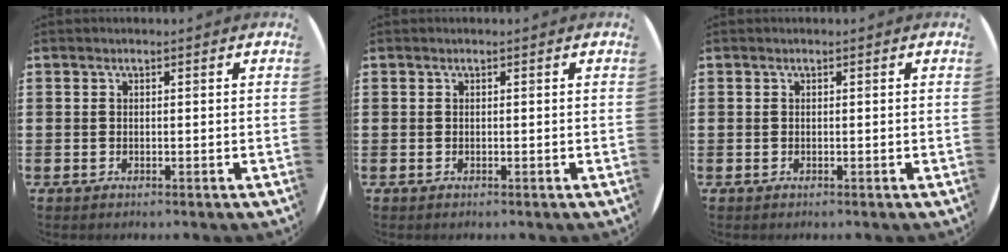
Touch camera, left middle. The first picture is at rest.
{"total": 0.0}
{"total": 0.0}